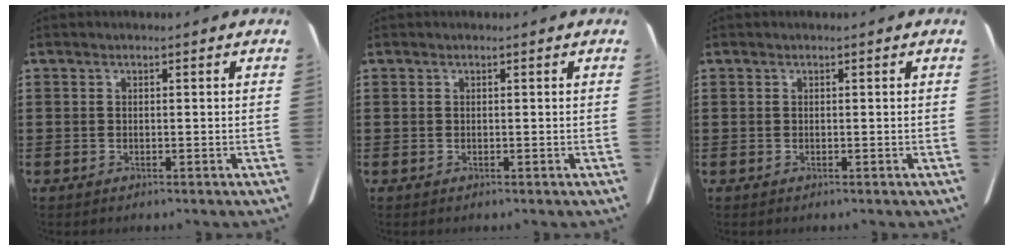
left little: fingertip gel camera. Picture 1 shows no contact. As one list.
[{"total": 0.0}, {"total": 0.0}]